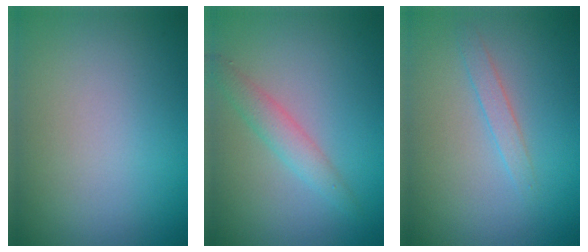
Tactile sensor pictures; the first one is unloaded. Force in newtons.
{"total": 2.2, "press": 2.2, "slide": 0.1}
{"total": 1.3, "press": 1.3, "slide": 0.0}